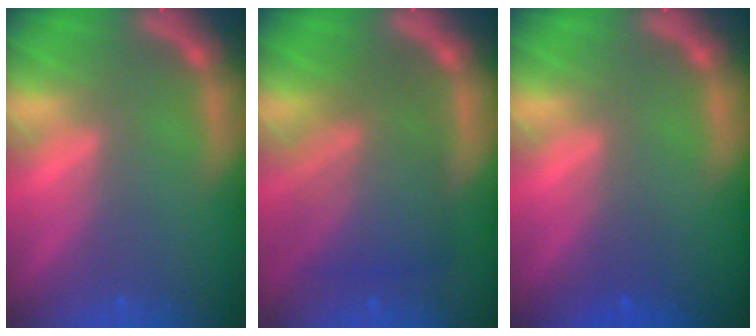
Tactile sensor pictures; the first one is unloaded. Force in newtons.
{"total": 7.6}
{"total": 1.0}